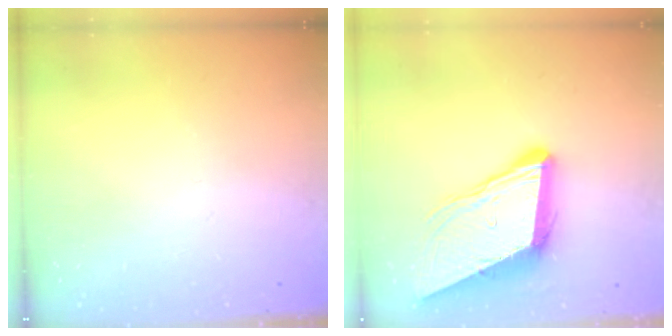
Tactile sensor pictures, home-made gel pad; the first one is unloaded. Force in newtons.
{"total": 12.0, "press": 11.5, "slide": 3.7}